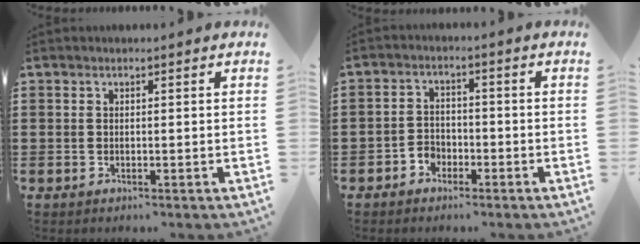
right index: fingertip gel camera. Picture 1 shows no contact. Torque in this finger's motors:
{"motor_torque": [1.09, 1.05, 0.05, 0.03]}